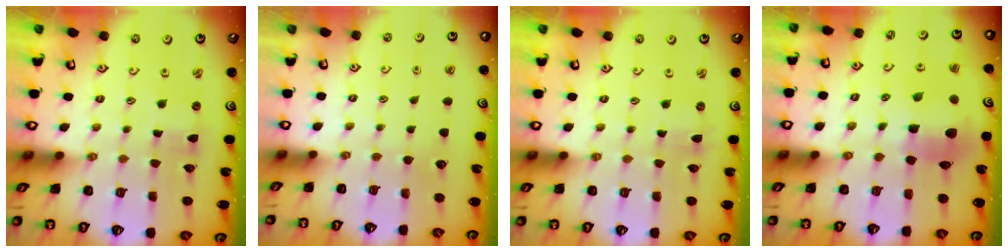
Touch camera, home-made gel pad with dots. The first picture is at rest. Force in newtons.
{"total": 0.0}
{"total": 0.0}
{"total": 11.2, "press": 11.1, "slide": 0.7}